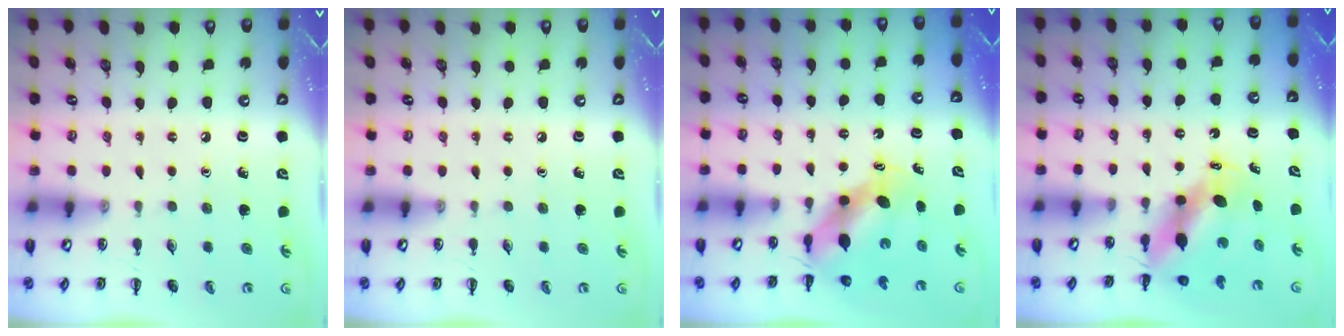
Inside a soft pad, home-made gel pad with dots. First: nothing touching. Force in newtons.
{"total": 0.0}
{"total": 6.6, "press": 6.5, "slide": 1.2}
{"total": 8.7, "press": 8.5, "slide": 1.5}